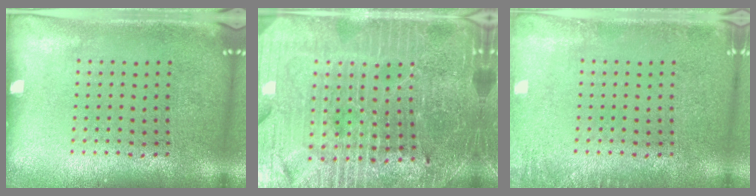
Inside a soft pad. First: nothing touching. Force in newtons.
{"total": 5.1, "press": 4.8, "slide": 1.7}
{"total": 1.4, "press": 1.3, "slide": 0.2}